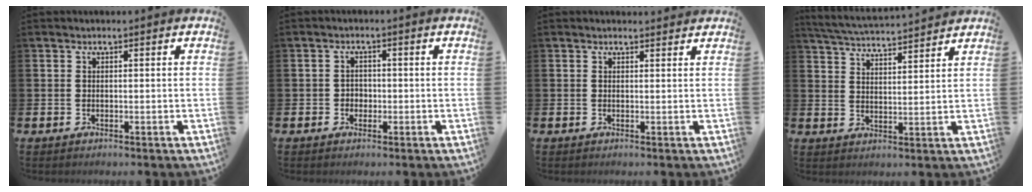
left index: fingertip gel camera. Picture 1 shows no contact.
{"total": 1.6, "force": [-0.4, 1.5, 0.4], "torque": [-0.004, 0.003, -0.013]}
{"total": 0.9, "force": [0.8, 0.2, 0.2], "torque": [0.008, -0.002, 0.013]}
{"total": 4.8, "force": [4.7, 0.1, 0.5], "torque": [-0.035, -0.031, 0.084]}